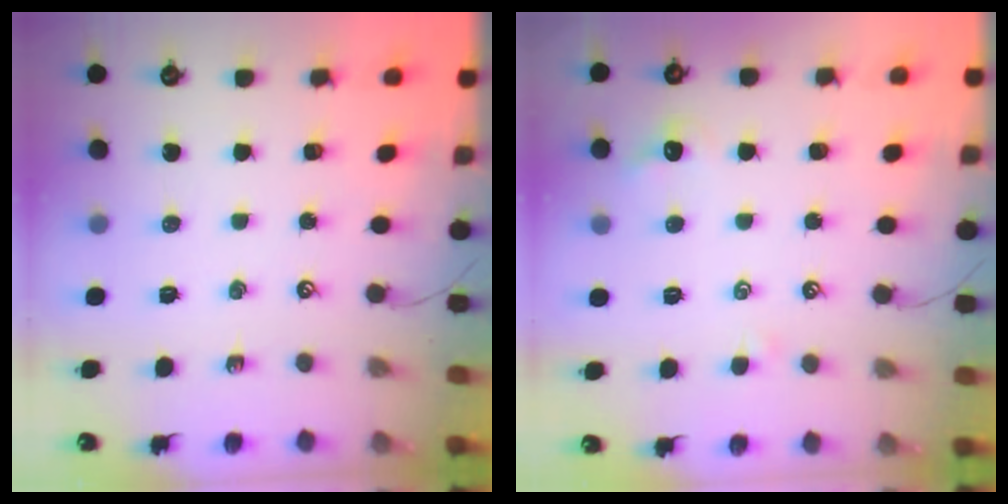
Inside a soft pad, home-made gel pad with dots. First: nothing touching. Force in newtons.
{"total": 1.2, "press": 0.9, "slide": 0.8}